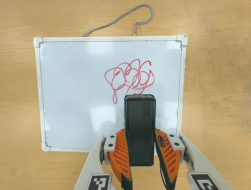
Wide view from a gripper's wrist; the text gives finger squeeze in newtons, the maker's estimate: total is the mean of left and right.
{"total": 4.8, "left": 3.5, "right": 6.1}